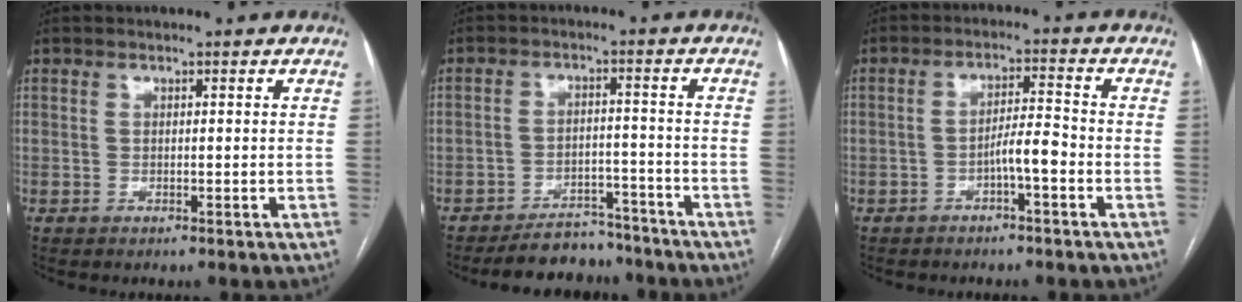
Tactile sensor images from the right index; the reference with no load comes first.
{"total": 8.0, "force": [-7.4, 3.0, 1.1], "torque": [-0.007, 0.014, -0.111]}
{"total": 4.2, "force": [-1.9, 0.4, 3.7], "torque": [-0.061, 0.009, -0.032]}